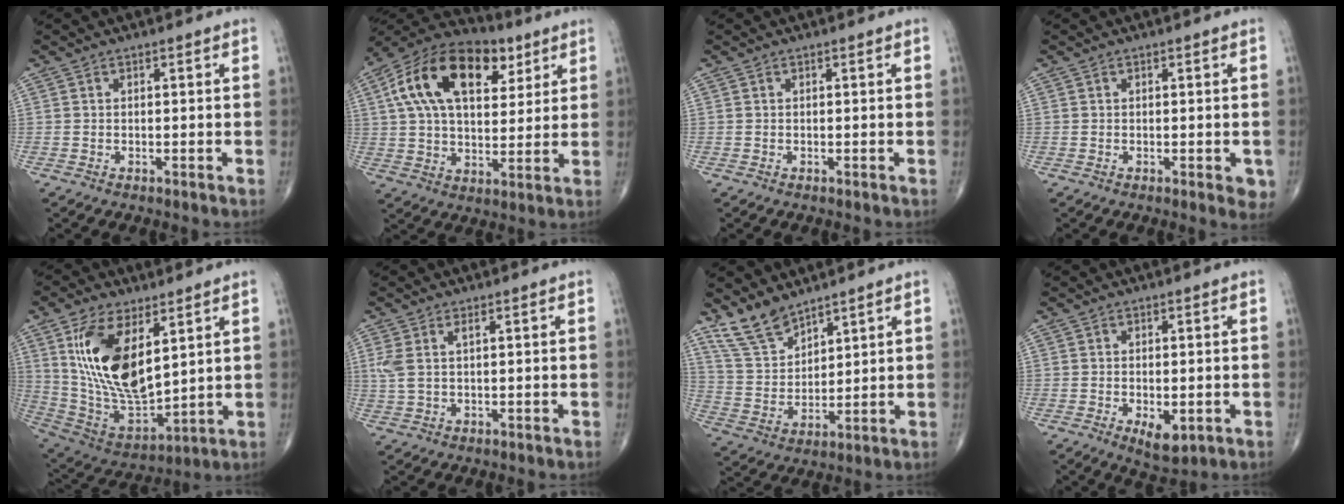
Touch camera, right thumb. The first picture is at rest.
{"total": 21.9, "force": [8.3, 12.5, 15.9], "torque": [-0.263, 0.006, 0.135]}
{"total": 0.0}
{"total": 2.9, "force": [-0.5, 1.3, 2.6], "torque": [-0.015, -0.004, -0.006]}
{"total": 19.5, "force": [6.5, 9.5, 15.7], "torque": [-0.282, -0.036, 0.138]}
{"total": 3.9, "force": [1.2, 1.5, 3.4], "torque": [-0.096, 0.009, 0.031]}
{"total": 8.8, "force": [7.3, 3.6, 3.3], "torque": [-0.056, -0.039, 0.161]}
{"total": 4.9, "force": [-1.4, 2.4, 4.1], "torque": [-0.059, -0.011, -0.015]}